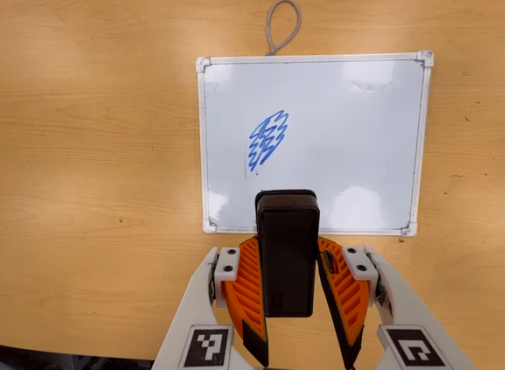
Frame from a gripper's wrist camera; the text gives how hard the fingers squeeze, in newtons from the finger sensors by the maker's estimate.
{"total": 6.0, "left": 5.1, "right": 6.9}